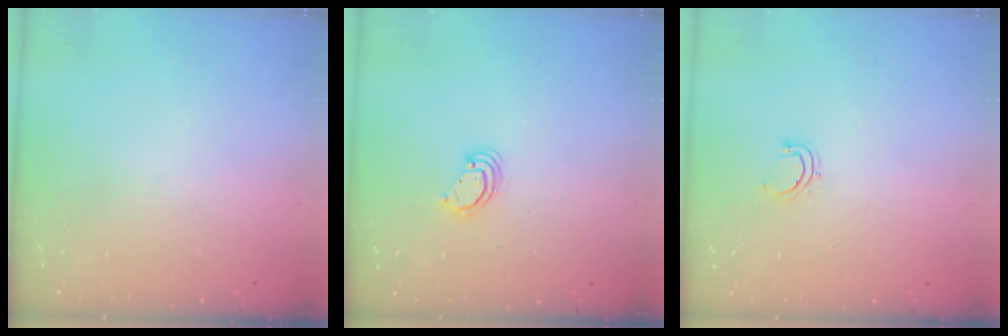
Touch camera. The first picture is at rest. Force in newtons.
{"total": 3.6, "press": 3.6, "slide": 0.2}
{"total": 3.7, "press": 3.5, "slide": 1.2}